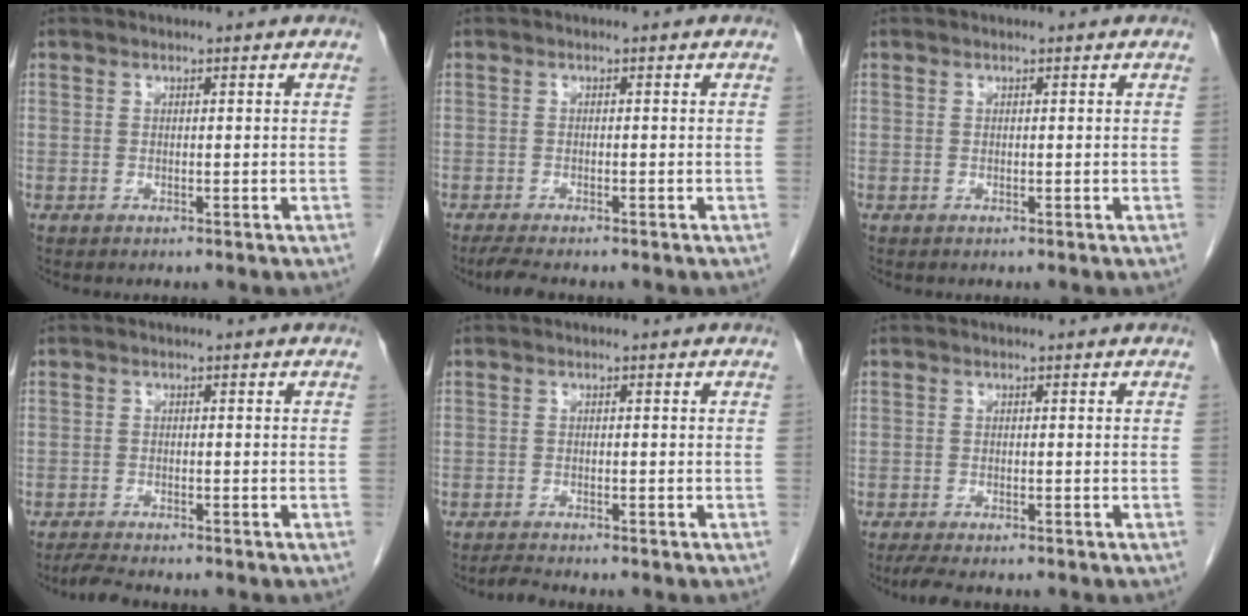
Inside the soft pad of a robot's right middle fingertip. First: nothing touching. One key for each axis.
{"total": 3.2, "fx": -2.6, "fy": 0.5, "fz": 1.8, "tx": -0.035, "ty": -0.009, "tz": -0.041}
{"total": 0.0}
{"total": 2.4, "fx": -2.2, "fy": 0.0, "fz": 0.9, "tx": -0.025, "ty": -0.010, "tz": -0.041}
{"total": 1.2, "fx": -1.2, "fy": -0.3, "fz": 0.2, "tx": -0.011, "ty": -0.008, "tz": -0.023}
{"total": 3.1, "fx": -2.5, "fy": 0.7, "fz": 1.8, "tx": -0.034, "ty": -0.010, "tz": -0.037}